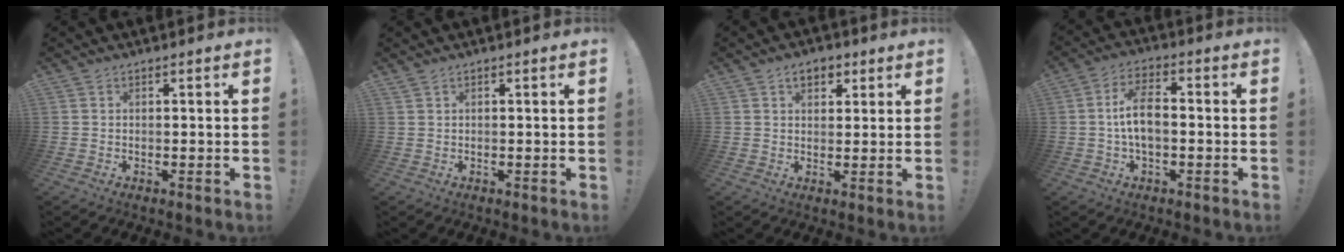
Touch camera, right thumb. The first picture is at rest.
{"total": 0.7, "force": [0.6, 0.1, 0.3], "torque": [-0.007, -0.001, 0.012]}
{"total": 5.5, "force": [2.5, 3.8, 3.1], "torque": [-0.043, 0.003, 0.045]}
{"total": 9.2, "force": [-0.5, 4.7, 7.9], "torque": [-0.146, 0.008, -0.008]}